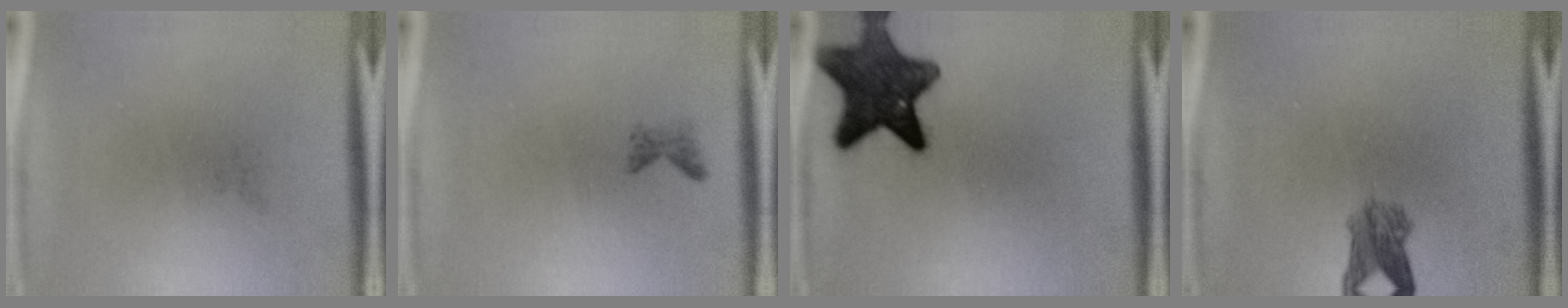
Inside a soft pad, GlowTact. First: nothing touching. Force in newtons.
{"total": 0.9}
{"total": 11.1}
{"total": 3.7}